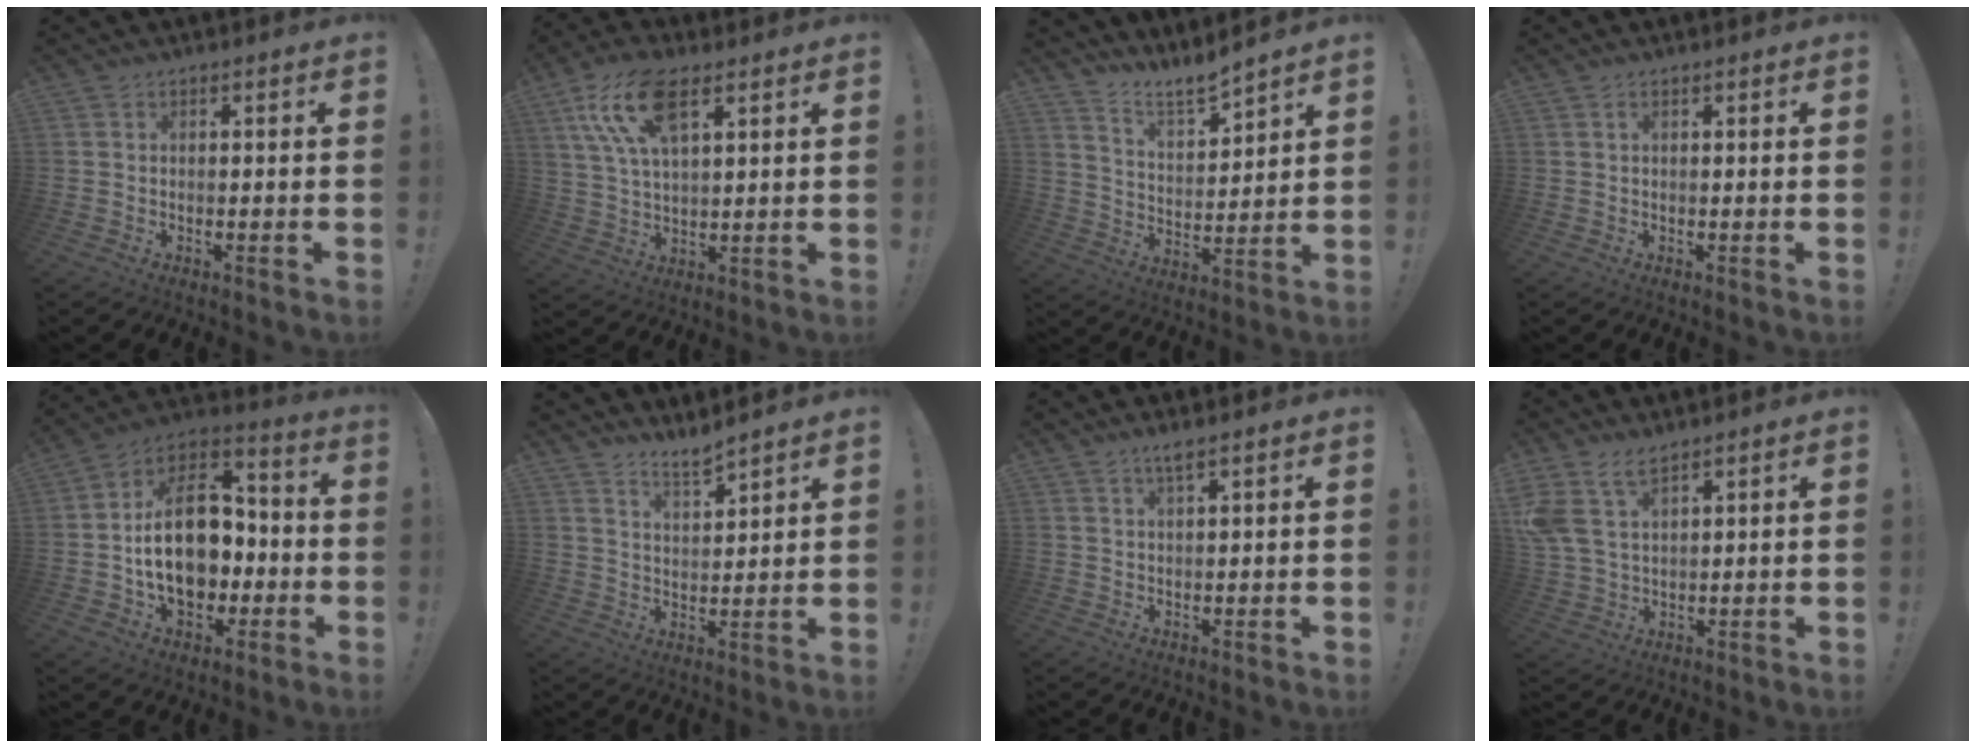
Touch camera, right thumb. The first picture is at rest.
{"total": 14.4, "force": [7.1, 6.3, 10.9], "torque": [-0.218, -0.015, 0.128]}
{"total": 8.8, "force": [8.5, 1.3, 2.2], "torque": [-0.050, -0.075, 0.157]}
{"total": 0.8, "force": [0.4, 0.2, 0.6], "torque": [-0.010, 0.000, 0.007]}
{"total": 20.6, "force": [-2.3, 14.0, 14.9], "torque": [-0.247, 0.023, -0.028]}
{"total": 6.0, "force": [5.6, 0.9, 2.1], "torque": [-0.039, -0.040, 0.102]}
{"total": 3.1, "force": [2.4, 0.2, 2.0], "torque": [-0.033, -0.012, 0.040]}
{"total": 8.7, "force": [5.8, 4.4, 4.8], "torque": [-0.096, -0.020, 0.114]}